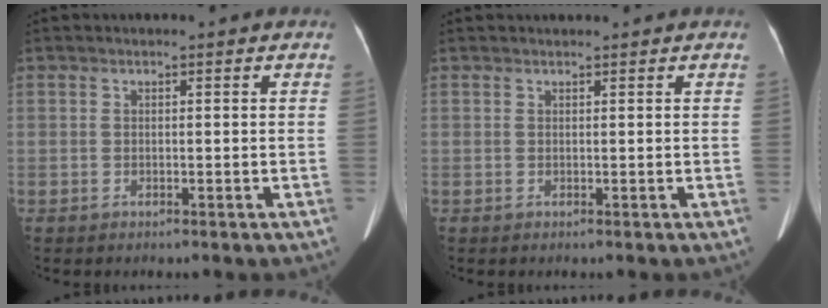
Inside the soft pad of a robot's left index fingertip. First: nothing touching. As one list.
[{"total": 0.9, "force": [0.9, 0.0, 0.2], "torque": [-0.006, 0.015, 0.018]}]